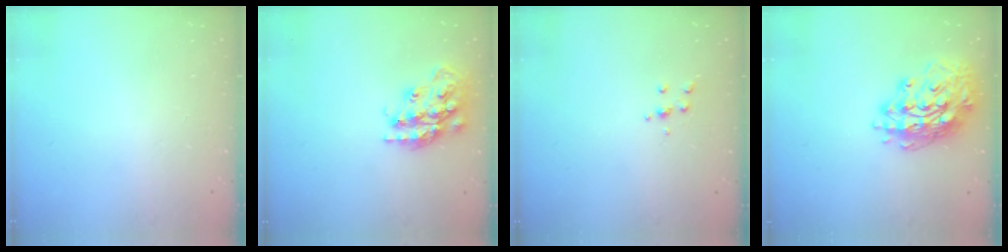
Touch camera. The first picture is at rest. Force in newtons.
{"total": 19.3, "press": 19.3, "slide": 1.4}
{"total": 4.0, "press": 3.9, "slide": 0.9}
{"total": 15.7, "press": 15.7, "slide": 1.3}